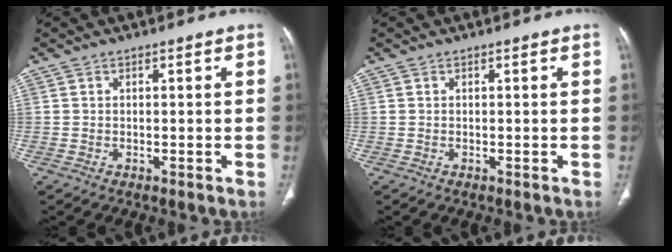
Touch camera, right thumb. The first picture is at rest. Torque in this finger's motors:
{"motor_torque": [0.37, 0.37, -0.22, 0.21, 0.03]}